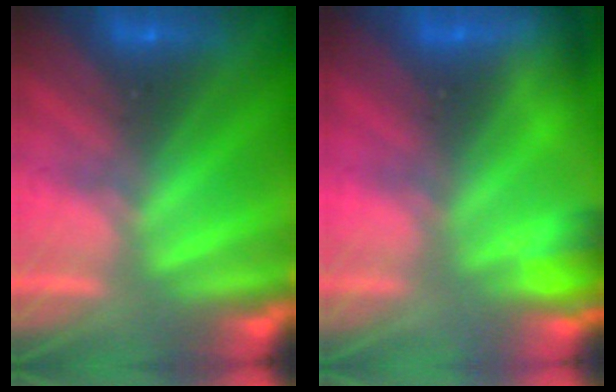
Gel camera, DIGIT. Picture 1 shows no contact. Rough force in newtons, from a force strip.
{"total": 5.0}